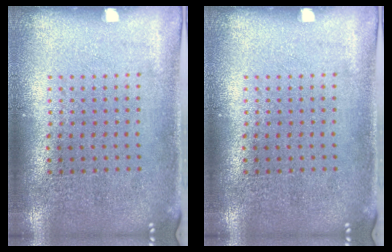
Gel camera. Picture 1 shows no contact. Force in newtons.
{"total": 0.0}